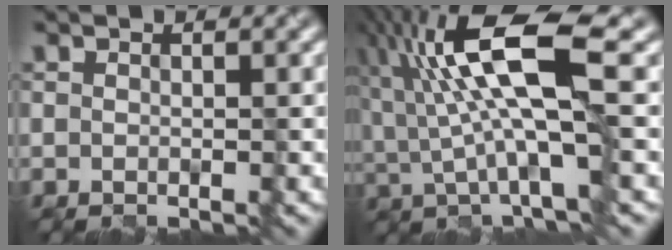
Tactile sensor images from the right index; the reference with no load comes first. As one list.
[{"total": 9.6, "force": [2.1, 2.4, 9.0], "torque": [-0.170, 0.002, 0.040]}]